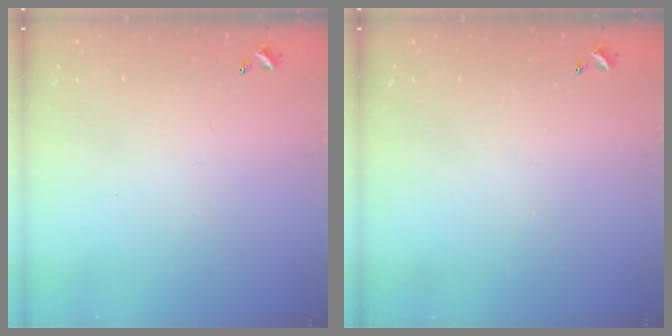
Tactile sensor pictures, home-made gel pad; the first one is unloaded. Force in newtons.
{"total": 0.0}